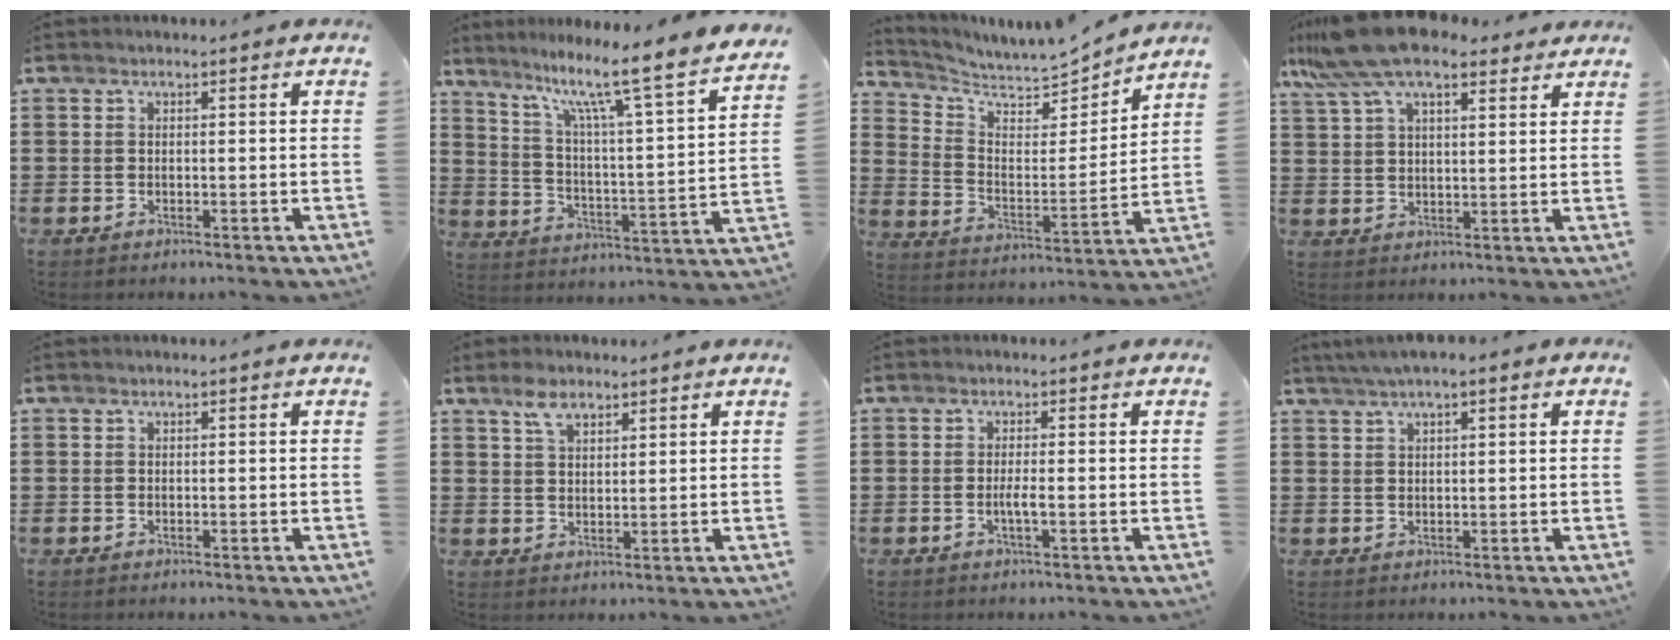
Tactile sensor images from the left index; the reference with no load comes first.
{"total": 9.8, "force": [7.7, -0.3, 6.0], "torque": [-0.122, -0.072, 0.113]}
{"total": 4.4, "force": [4.2, 1.2, 0.8], "torque": [-0.044, -0.037, 0.066]}
{"total": 11.5, "force": [8.9, 3.1, 6.6], "torque": [-0.158, -0.010, 0.164]}
{"total": 0.0}
{"total": 3.9, "force": [2.6, 2.1, 2.0], "torque": [-0.039, 0.004, 0.047]}
{"total": 1.9, "force": [-0.5, 0.2, 1.9], "torque": [-0.040, -0.002, -0.011]}
{"total": 2.6, "force": [1.7, 0.4, 1.9], "torque": [-0.038, 0.006, 0.031]}